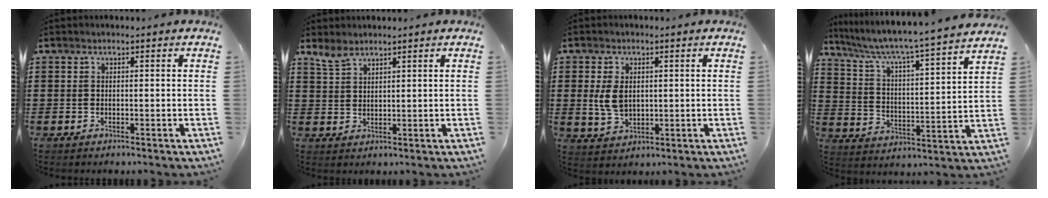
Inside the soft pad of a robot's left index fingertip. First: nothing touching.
{"total": 2.8, "force": [2.3, 0.9, 1.2], "torque": [-0.028, 0.001, 0.045]}
{"total": 4.6, "force": [0.6, 2.9, 3.4], "torque": [-0.087, 0.003, 0.006]}
{"total": 4.8, "force": [4.2, -0.7, 2.2], "torque": [-0.065, -0.046, 0.058]}